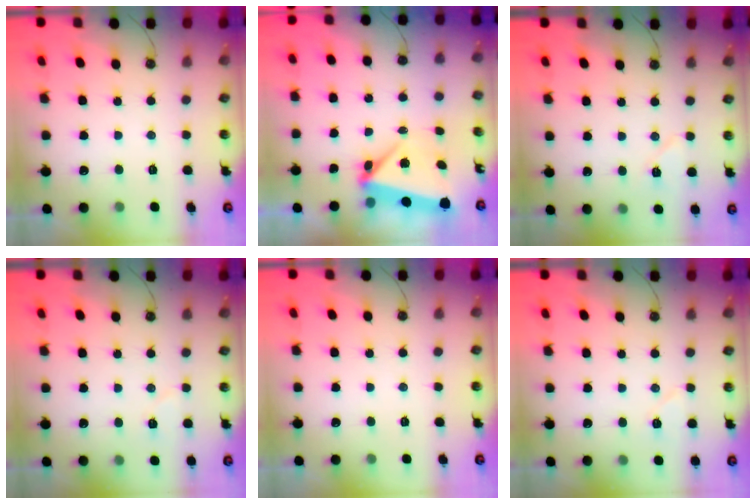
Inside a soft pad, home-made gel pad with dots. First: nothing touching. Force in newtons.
{"total": 5.6, "press": 5.6, "slide": 0.2}
{"total": 7.5, "press": 4.2, "slide": 6.2}
{"total": 5.7, "press": 5.4, "slide": 1.8}
{"total": 0.0}
{"total": 4.9, "press": 4.8, "slide": 1.0}